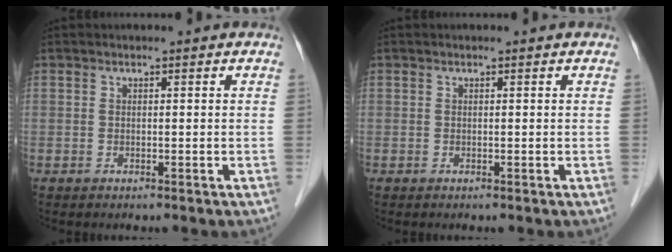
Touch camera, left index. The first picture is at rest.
{"total": 0.0}